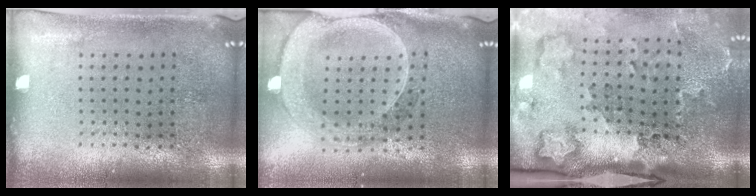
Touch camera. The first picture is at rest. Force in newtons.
{"total": 2.7, "press": 2.4, "slide": 1.2}
{"total": 3.5, "press": 2.3, "slide": 2.7}